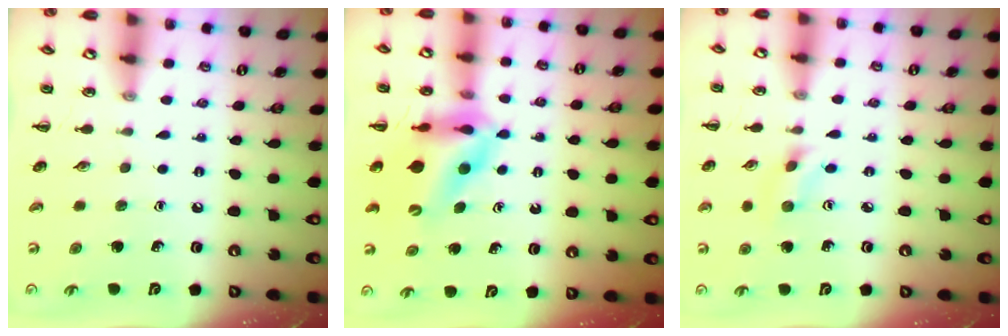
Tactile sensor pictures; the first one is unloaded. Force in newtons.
{"total": 11.8, "press": 11.1, "slide": 3.9}
{"total": 2.7, "press": 2.6, "slide": 0.8}